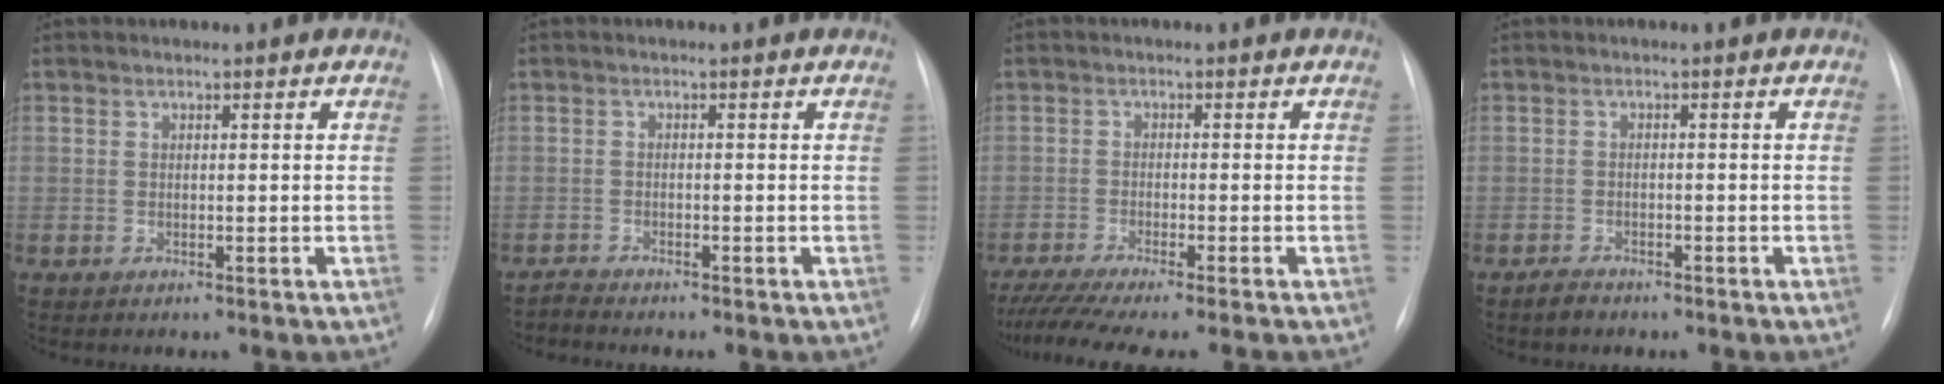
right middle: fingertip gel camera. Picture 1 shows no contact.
{"total": 1.2, "force": [-1.1, -0.2, -0.4], "torque": [0.006, -0.009, -0.023]}
{"total": 10.0, "force": [-8.5, -1.0, 5.2], "torque": [-0.064, -0.026, -0.133]}
{"total": 1.4, "force": [-1.2, 0.6, 0.4], "torque": [-0.014, -0.001, -0.020]}